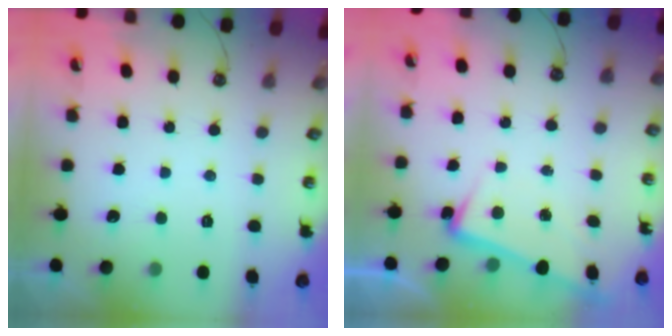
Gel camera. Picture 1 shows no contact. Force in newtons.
{"total": 5.1, "press": 5.0, "slide": 0.6}